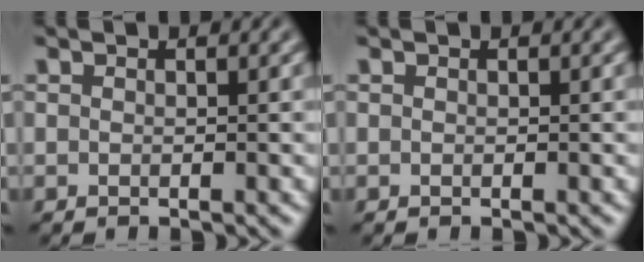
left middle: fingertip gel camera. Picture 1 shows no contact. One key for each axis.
{"total": 0.0}